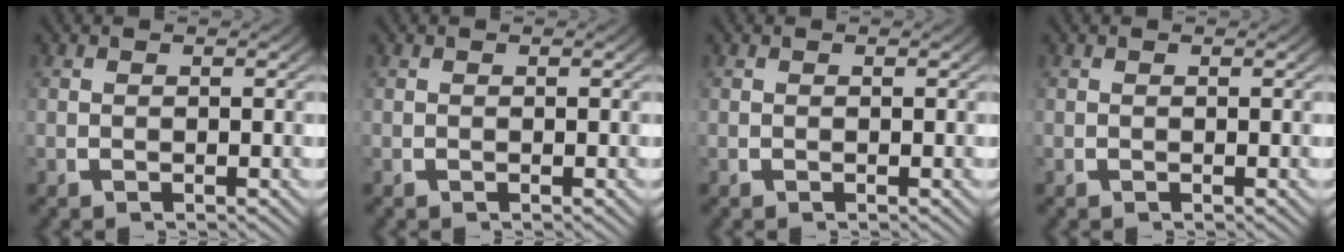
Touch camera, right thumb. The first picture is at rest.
{"total": 0.0}
{"total": 0.0}
{"total": 0.0}